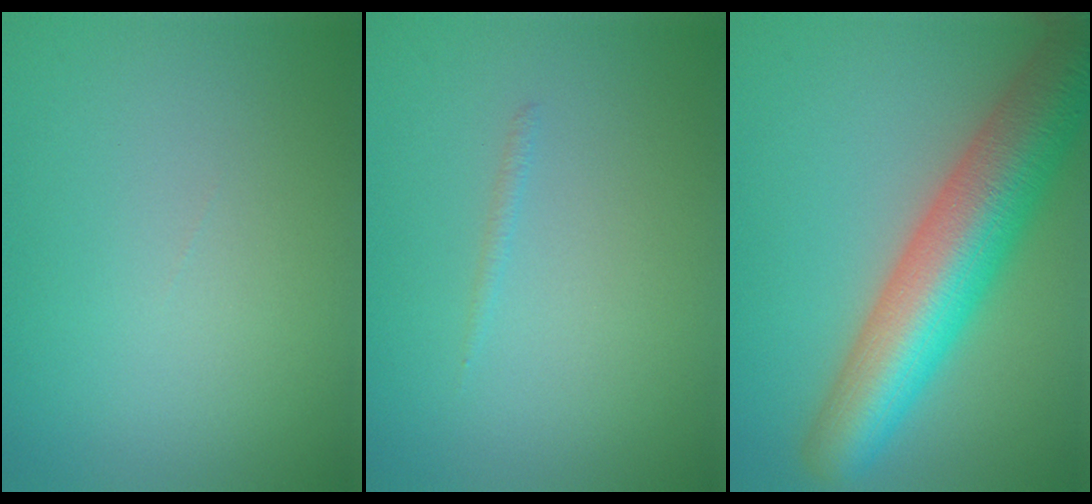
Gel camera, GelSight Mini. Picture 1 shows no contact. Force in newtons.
{"total": 0.5, "press": 0.5, "slide": 0.1}
{"total": 10.9, "press": 10.9, "slide": 0.6}